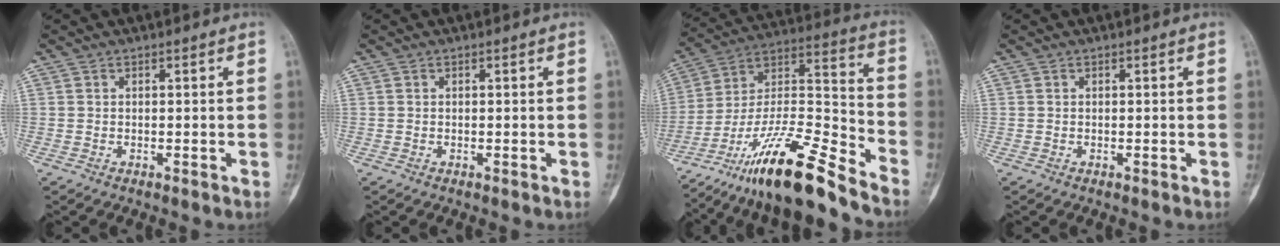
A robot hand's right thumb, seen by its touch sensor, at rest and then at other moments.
{"total": 0.0}
{"total": 21.2, "force": [-16.1, 3.1, 13.4], "torque": [-0.257, 0.078, -0.292]}
{"total": 0.0}